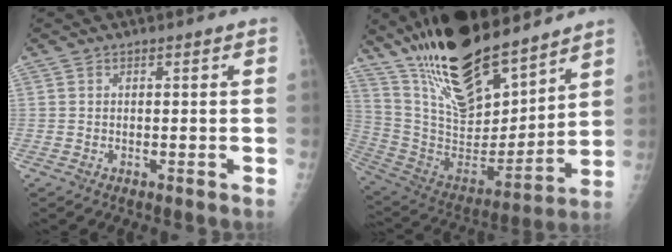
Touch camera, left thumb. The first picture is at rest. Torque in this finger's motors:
{"motor_torque": [2.50, 2.50, 1.38, -1.39, 0.20]}